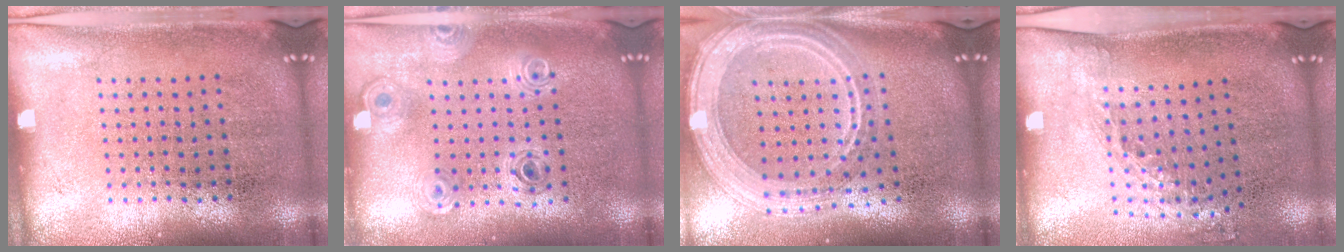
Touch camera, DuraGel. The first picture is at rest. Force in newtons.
{"total": 0.8, "press": 0.8, "slide": 0.1}
{"total": 3.0, "press": 2.5, "slide": 1.7}
{"total": 1.5, "press": 1.1, "slide": 1.0}